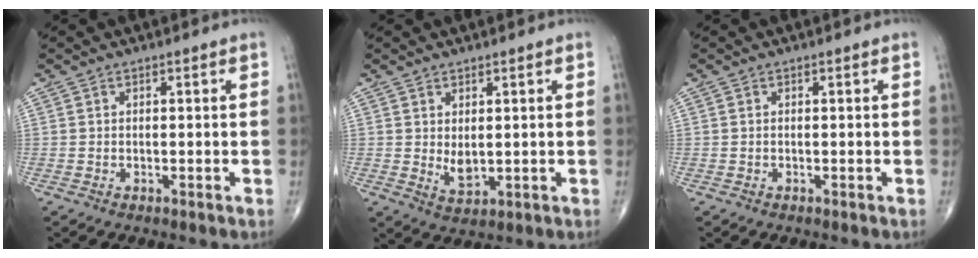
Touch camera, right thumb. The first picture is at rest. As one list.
[{"total": 3.5, "force": [0.5, 1.9, 2.9], "torque": [-0.043, -0.014, 0.018]}, {"total": 0.0}]